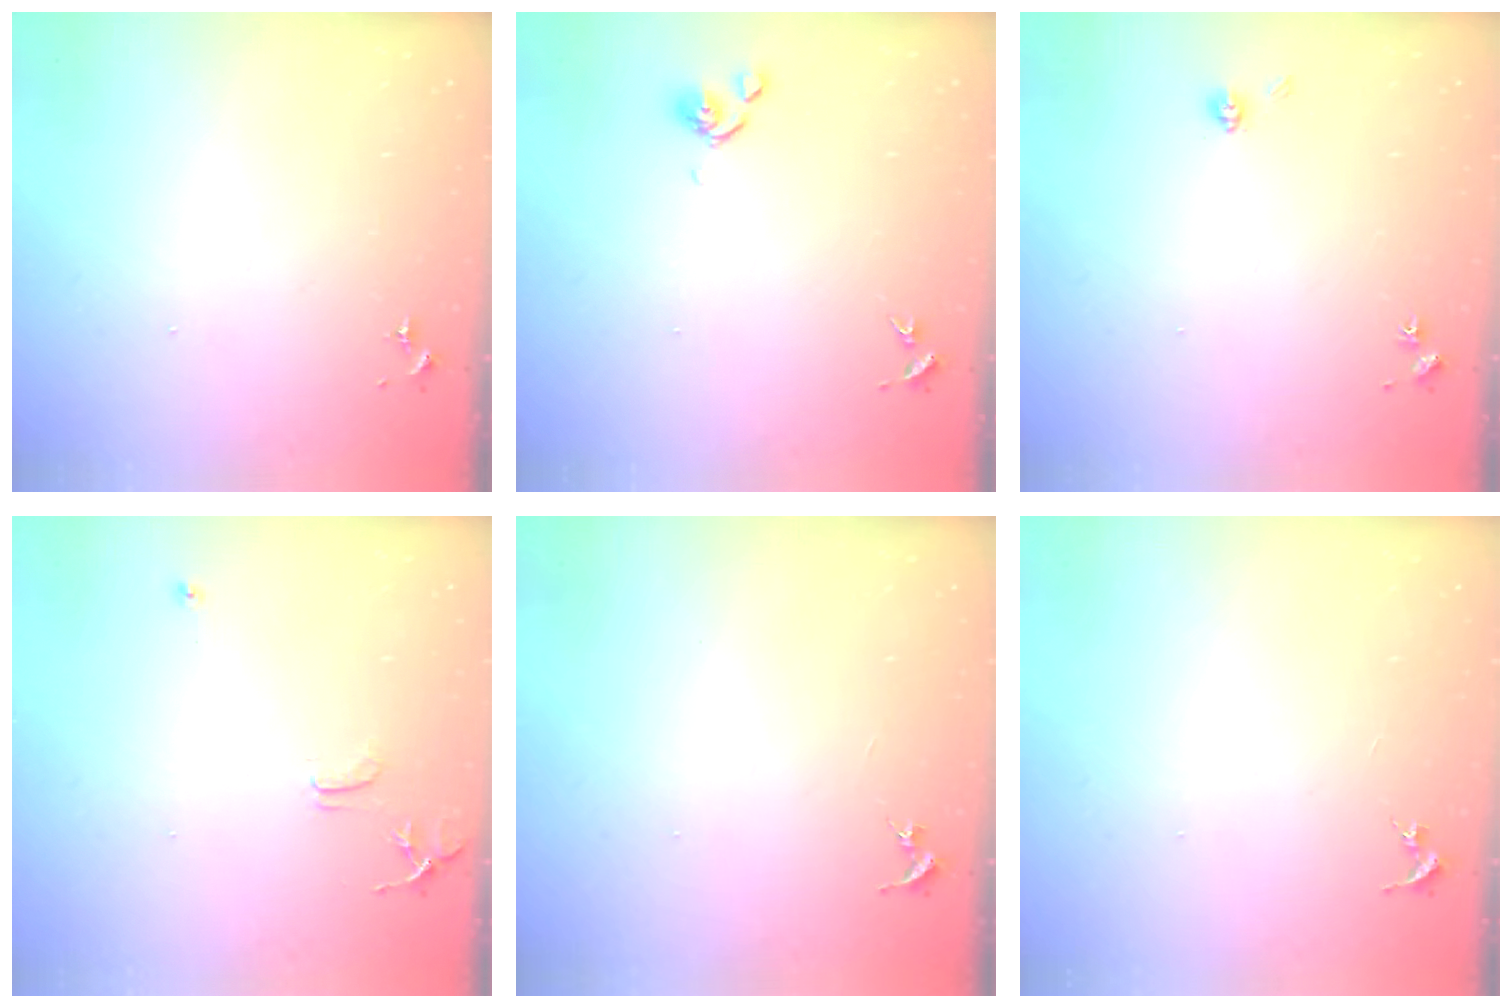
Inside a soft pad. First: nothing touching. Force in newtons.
{"total": 6.0, "press": 5.9, "slide": 0.8}
{"total": 4.6, "press": 4.4, "slide": 1.2}
{"total": 7.9, "press": 7.9, "slide": 0.7}
{"total": 0.0}
{"total": 0.0}